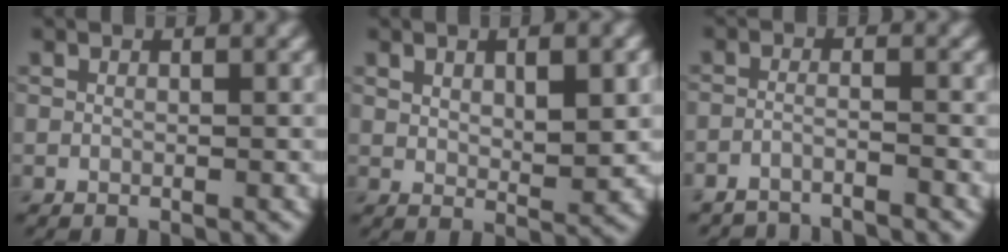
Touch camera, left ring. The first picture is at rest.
{"total": 4.1, "force": [1.2, 1.6, 3.6], "torque": [-0.062, -0.002, 0.024]}
{"total": 3.4, "force": [-3.4, 0.3, 0.7], "torque": [-0.012, -0.015, -0.059]}